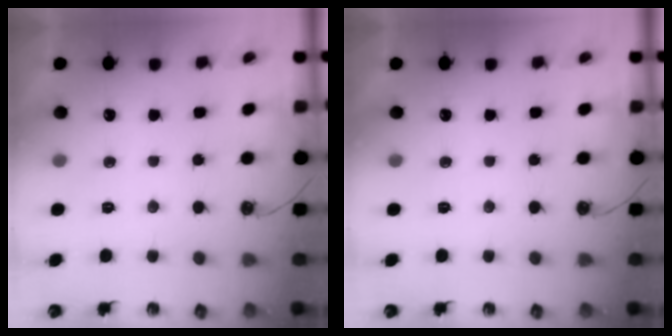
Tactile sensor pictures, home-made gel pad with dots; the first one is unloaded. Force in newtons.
{"total": 0.0}